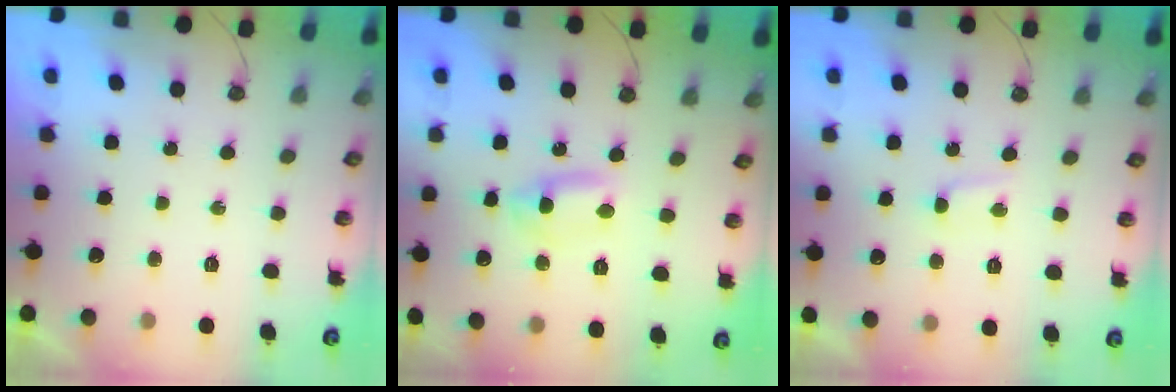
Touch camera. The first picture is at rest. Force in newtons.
{"total": 2.7, "press": 2.5, "slide": 1.2}
{"total": 1.7, "press": 1.7, "slide": 0.3}